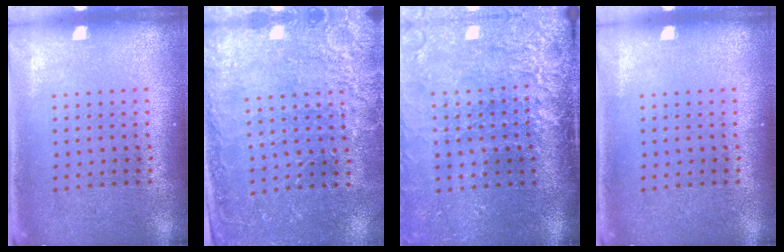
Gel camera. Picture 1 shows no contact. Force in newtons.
{"total": 2.8, "press": 2.7, "slide": 0.4}
{"total": 4.6, "press": 3.8, "slide": 2.7}
{"total": 0.0}